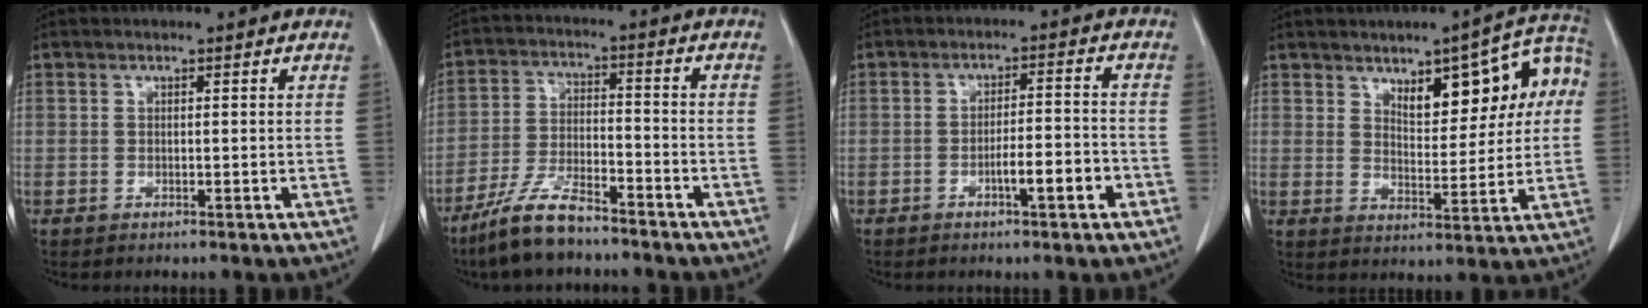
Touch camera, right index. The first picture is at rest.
{"total": 9.3, "force": [-7.4, 1.9, 5.3], "torque": [-0.111, -0.018, -0.144]}
{"total": 5.7, "force": [-2.6, 0.7, 5.0], "torque": [-0.075, 0.004, -0.042]}
{"total": 12.9, "force": [4.1, 4.7, 11.3], "torque": [-0.137, 0.030, 0.059]}